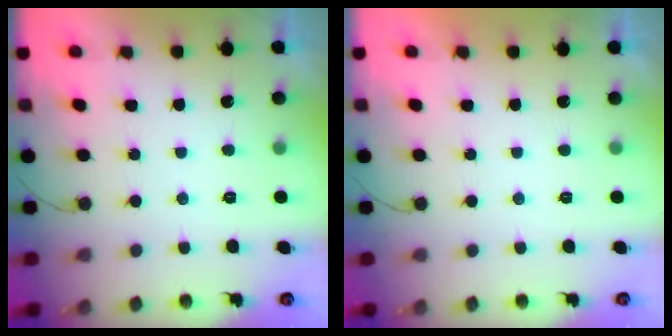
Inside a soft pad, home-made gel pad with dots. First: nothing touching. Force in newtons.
{"total": 1.9, "press": 1.9, "slide": 0.1}